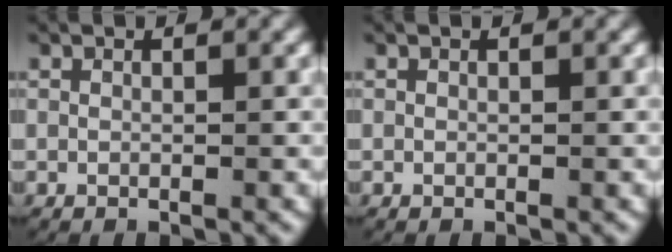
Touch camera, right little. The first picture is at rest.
{"total": 0.0}